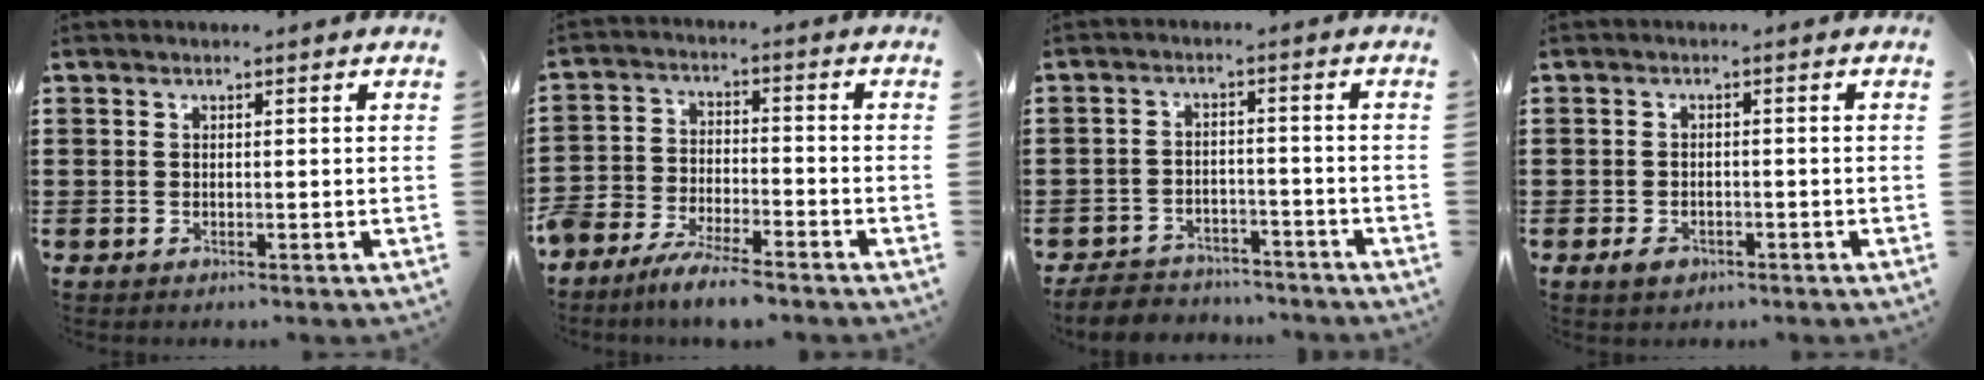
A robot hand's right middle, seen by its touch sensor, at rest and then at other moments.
{"total": 6.0, "force": [-5.8, 0.6, 1.3], "torque": [-0.041, 0.002, -0.117]}
{"total": 5.0, "force": [-4.9, 1.0, 0.5], "torque": [-0.019, 0.007, -0.102]}
{"total": 1.7, "force": [-1.2, 1.0, 0.8], "torque": [-0.018, -0.001, -0.024]}